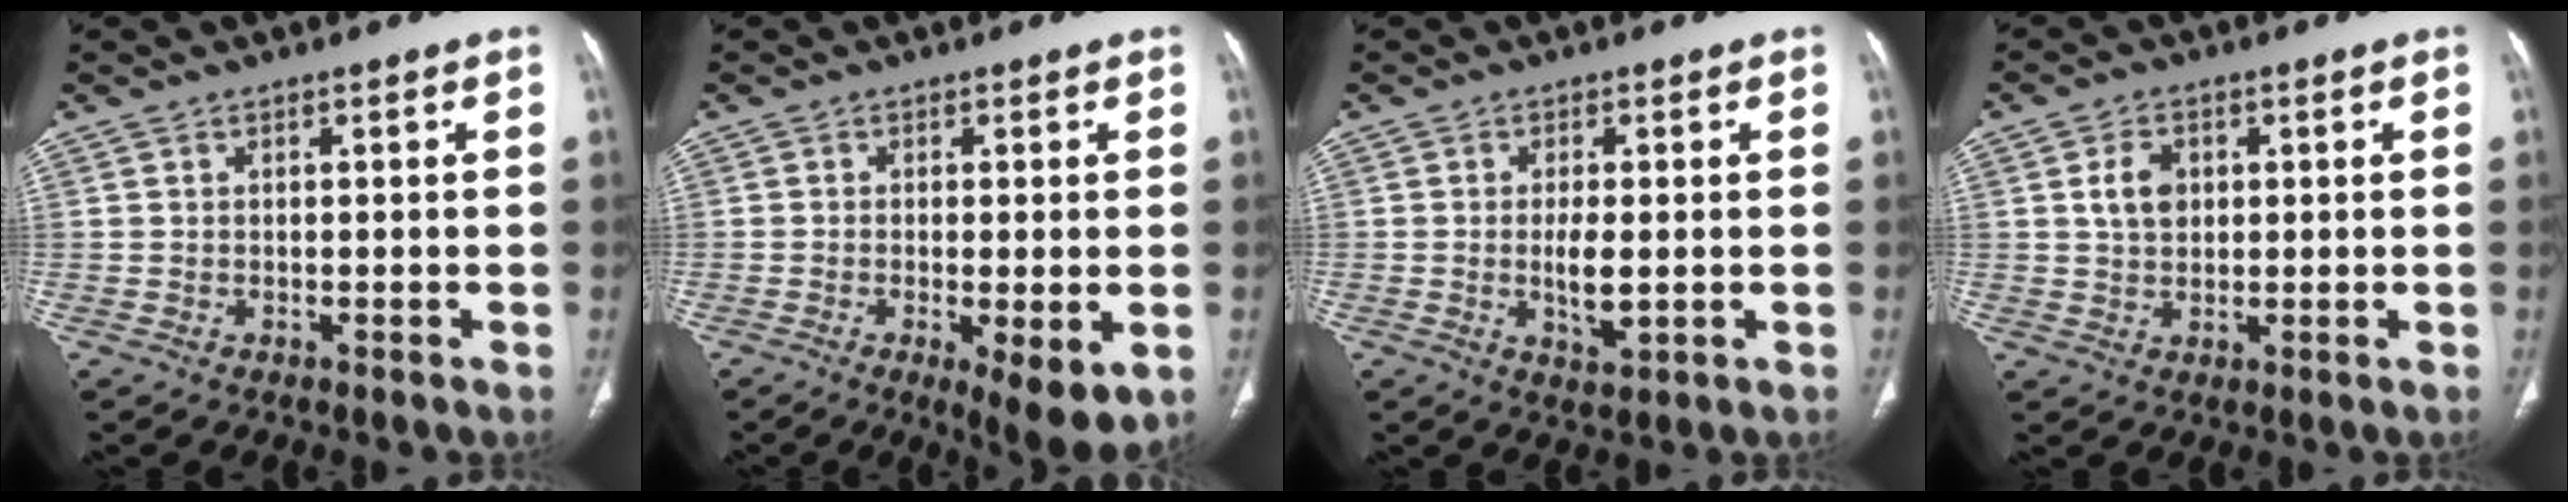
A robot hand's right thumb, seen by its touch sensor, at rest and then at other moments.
{"total": 7.9, "force": [-2.4, 2.1, 7.2], "torque": [-0.110, -0.020, -0.034]}
{"total": 4.9, "force": [-0.4, 1.9, 4.5], "torque": [-0.083, -0.011, -0.004]}
{"total": 4.8, "force": [1.1, 3.5, 3.1], "torque": [-0.046, -0.003, 0.020]}